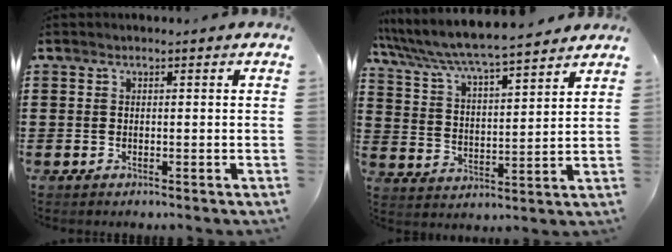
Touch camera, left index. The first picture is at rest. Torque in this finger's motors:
{"motor_torque": [1.34, -0.80, 1.05, 0.21]}